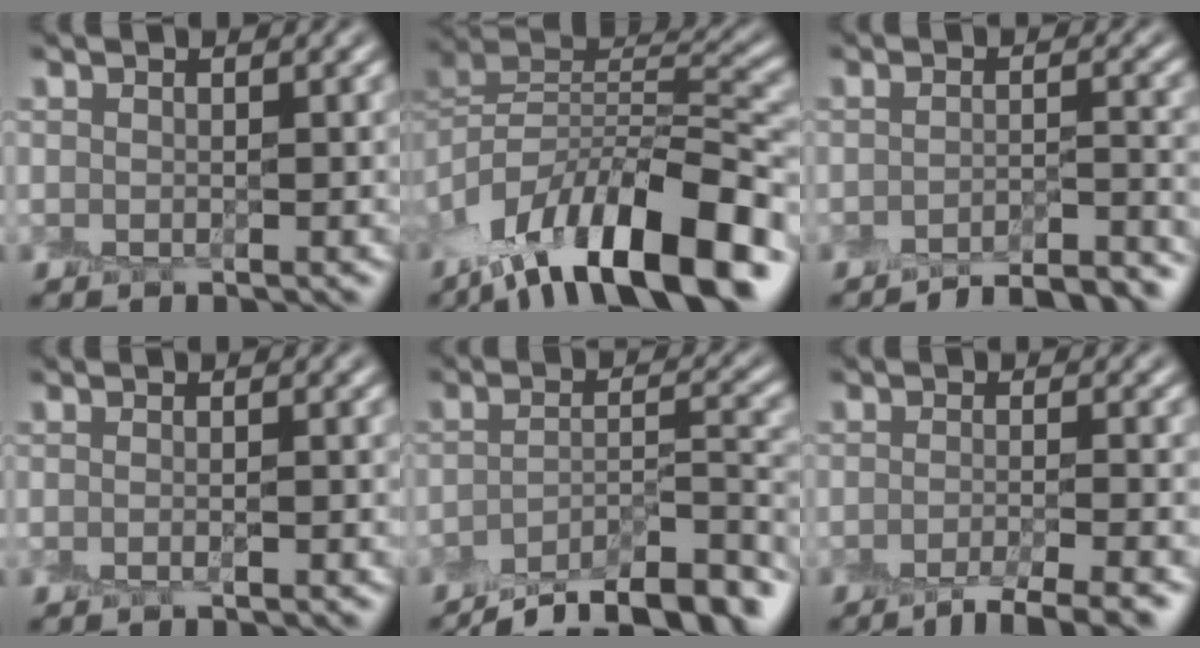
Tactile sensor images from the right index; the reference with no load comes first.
{"total": 14.8, "force": [-8.1, 4.9, 11.4], "torque": [-0.187, 0.024, -0.144]}
{"total": 7.2, "force": [-6.2, 1.5, 3.4], "torque": [-0.035, -0.002, -0.077]}
{"total": 1.0, "force": [-0.4, 0.1, 0.9], "torque": [-0.017, -0.004, -0.010]}
{"total": 9.6, "force": [-7.3, 2.6, 5.6], "torque": [-0.080, 0.000, -0.117]}
{"total": 4.4, "force": [-3.1, 0.8, 3.1], "torque": [-0.037, 0.000, -0.055]}